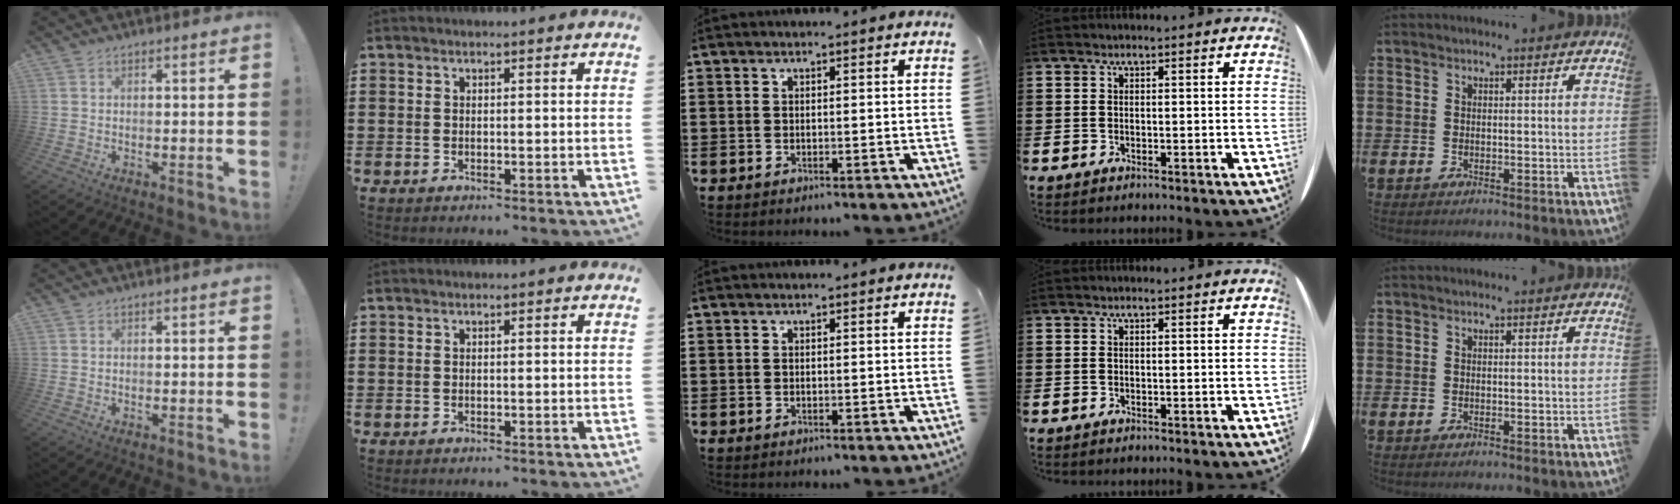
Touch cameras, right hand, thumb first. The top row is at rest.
{}